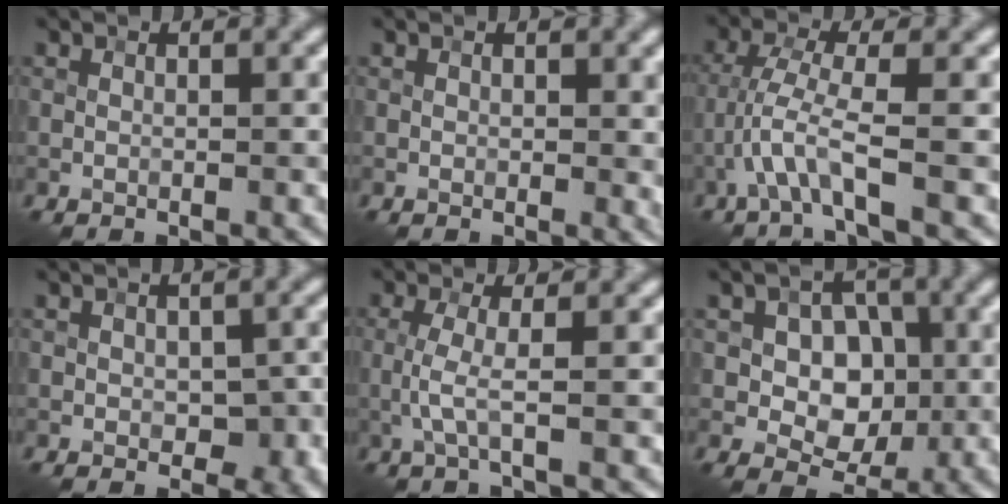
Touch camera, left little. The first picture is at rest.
{"total": 1.1, "force": [0.4, 0.7, 0.7], "torque": [-0.005, -0.004, 0.006]}
{"total": 3.5, "force": [-1.7, 0.1, 3.0], "torque": [-0.068, 0.010, -0.039]}
{"total": 3.3, "force": [-0.3, 2.1, 2.5], "torque": [-0.031, -0.008, -0.001]}
{"total": 2.2, "force": [-0.3, 0.2, 2.2], "torque": [-0.049, 0.001, -0.009]}
{"total": 6.3, "force": [0.2, 4.7, 4.2], "torque": [-0.051, -0.003, -0.005]}